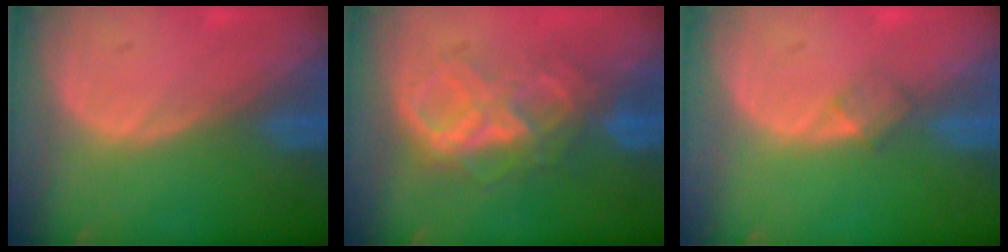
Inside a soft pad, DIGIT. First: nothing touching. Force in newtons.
{"total": 7.4, "press": 7.4, "slide": 0.4}
{"total": 1.8, "press": 1.8, "slide": 0.2}